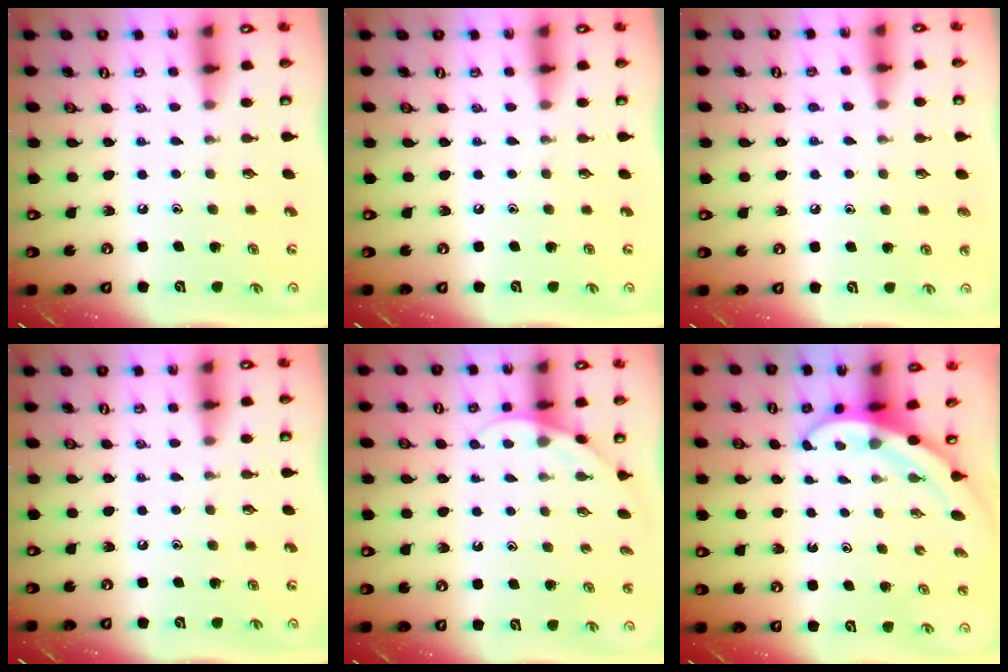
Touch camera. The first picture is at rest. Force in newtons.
{"total": 0.0}
{"total": 3.9, "press": 3.8, "slide": 0.4}
{"total": 0.0}
{"total": 3.9, "press": 3.9, "slide": 0.2}
{"total": 3.9, "press": 3.9, "slide": 0.2}